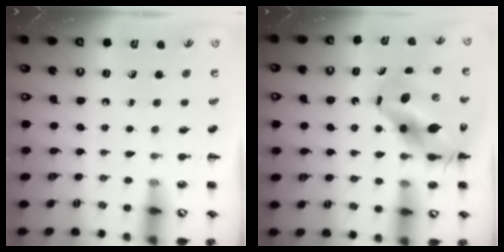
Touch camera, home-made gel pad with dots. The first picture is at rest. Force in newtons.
{"total": 14.1, "press": 13.6, "slide": 3.7}